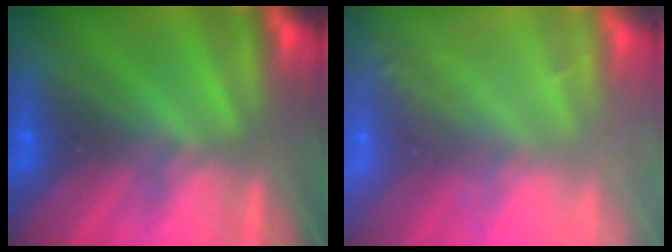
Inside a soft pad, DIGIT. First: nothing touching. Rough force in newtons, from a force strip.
{"total": 1.6}